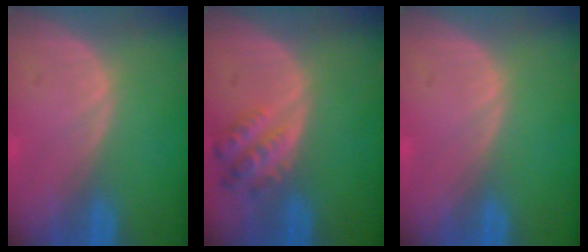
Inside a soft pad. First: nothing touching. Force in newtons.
{"total": 4.9, "press": 4.9, "slide": 0.4}
{"total": 0.0}